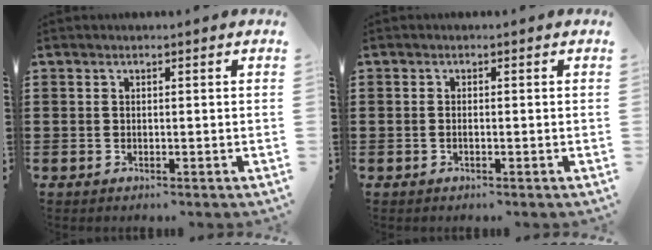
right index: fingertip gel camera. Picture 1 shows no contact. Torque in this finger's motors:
{"motor_torque": [0.59, 1.07, 0.08, 0.01]}